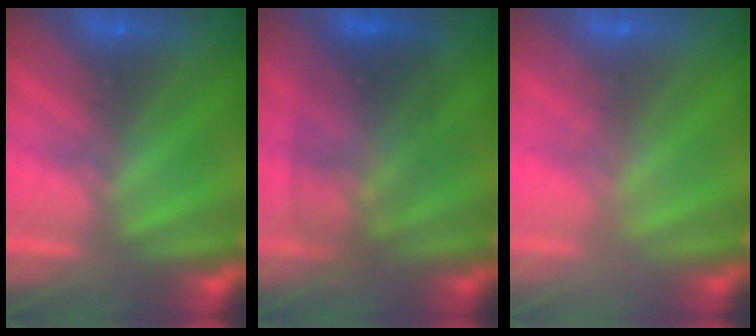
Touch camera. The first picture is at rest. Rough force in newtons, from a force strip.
{"total": 3.0}
{"total": 1.7}